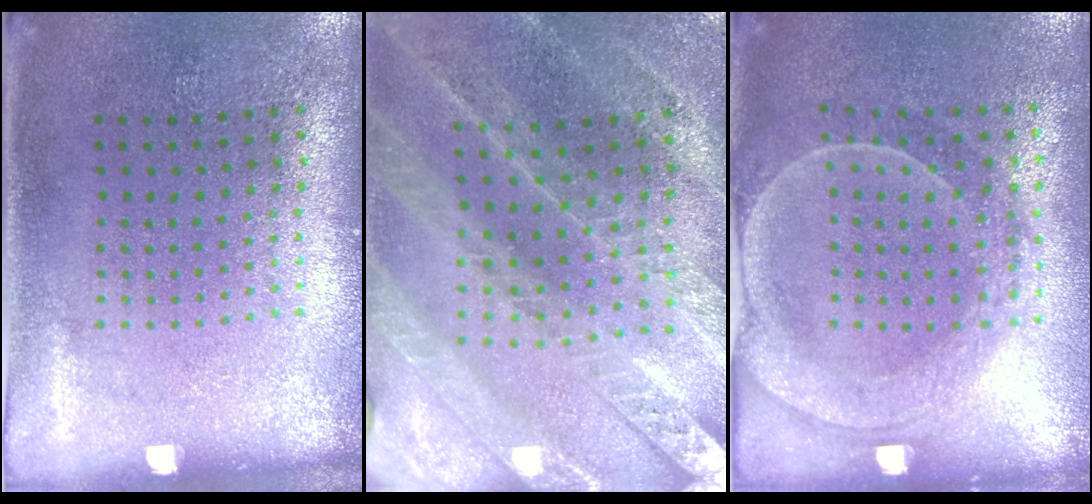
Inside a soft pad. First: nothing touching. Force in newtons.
{"total": 2.5, "press": 2.5, "slide": 0.2}
{"total": 2.1, "press": 2.0, "slide": 0.7}